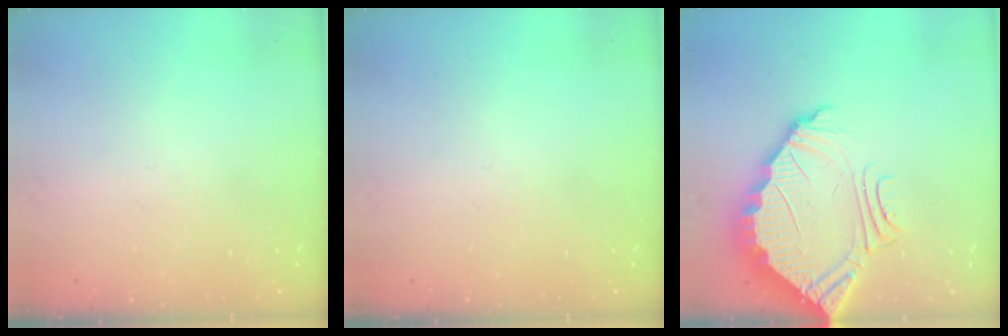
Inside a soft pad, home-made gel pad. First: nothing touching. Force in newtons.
{"total": 0.0}
{"total": 4.8, "press": 4.8, "slide": 0.3}